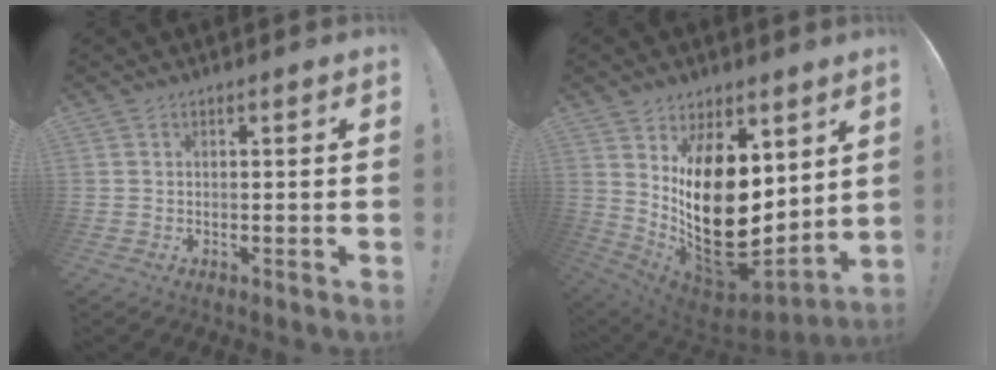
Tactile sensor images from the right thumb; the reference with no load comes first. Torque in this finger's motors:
{"motor_torque": [1.26, 3.75, 1.76, -1.01, 0.29]}